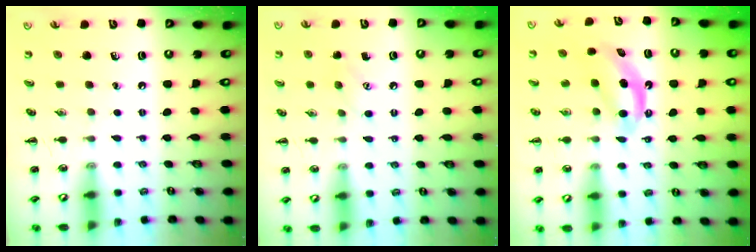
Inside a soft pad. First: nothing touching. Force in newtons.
{"total": 5.5, "press": 5.3, "slide": 1.3}
{"total": 6.3, "press": 6.2, "slide": 1.0}